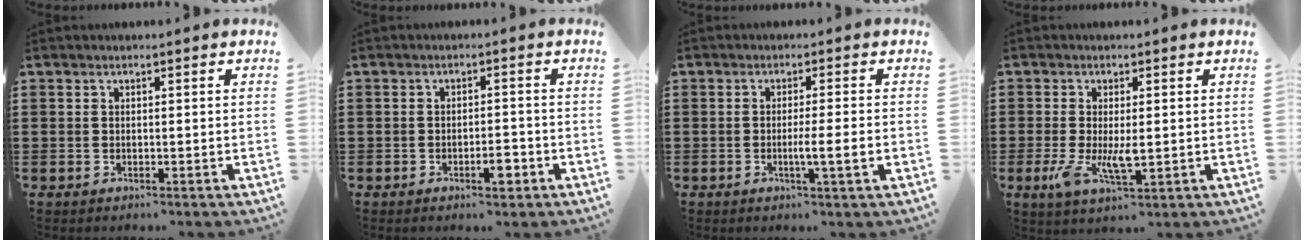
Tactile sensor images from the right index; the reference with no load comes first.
{"total": 3.1, "force": [-1.6, 1.0, 2.5], "torque": [-0.041, 0.003, -0.030]}
{"total": 4.0, "force": [-0.9, -0.3, 3.8], "torque": [-0.064, -0.011, -0.018]}
{"total": 5.7, "force": [-0.7, 2.1, 5.3], "torque": [-0.112, -0.011, -0.013]}